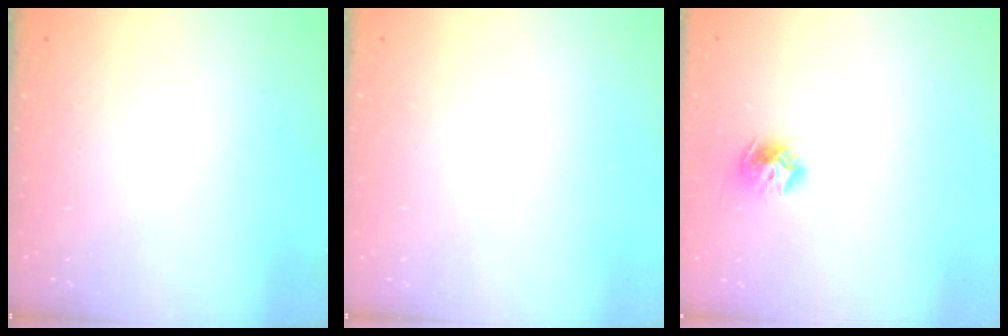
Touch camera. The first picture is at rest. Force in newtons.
{"total": 0.0}
{"total": 8.7, "press": 8.7, "slide": 0.0}